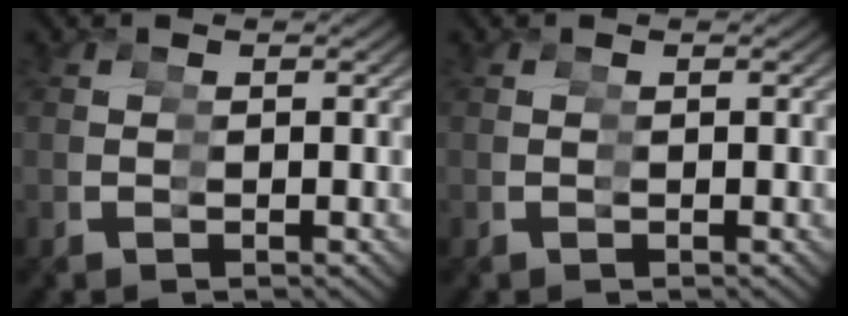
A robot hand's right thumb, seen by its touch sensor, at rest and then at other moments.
{"total": 0.0}